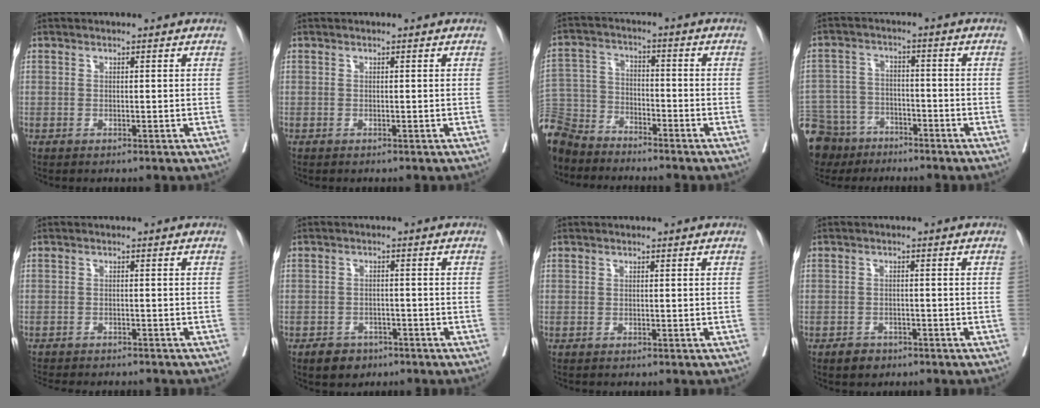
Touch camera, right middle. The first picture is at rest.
{"total": 0.0}
{"total": 12.5, "force": [-11.3, 4.6, 2.9], "torque": [-0.076, 0.004, -0.222]}
{"total": 14.9, "force": [-10.8, 9.3, 4.1], "torque": [-0.127, 0.003, -0.177]}
{"total": 9.6, "force": [-8.7, 2.1, 3.4], "torque": [-0.049, -0.008, -0.111]}
{"total": 3.6, "force": [-2.4, 2.4, 1.0], "torque": [-0.020, 0.005, -0.033]}
{"total": 0.0}
{"total": 2.3, "force": [-1.7, 1.4, 0.6], "torque": [-0.014, 0.003, -0.023]}